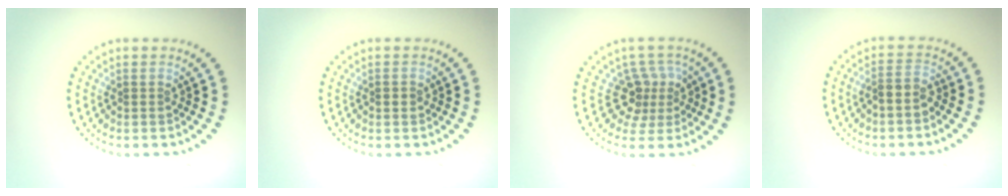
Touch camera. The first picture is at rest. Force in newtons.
{"total": 1.0, "press": 1.0, "slide": 0.0}
{"total": 3.3, "press": 2.3, "slide": 2.3}
{"total": 1.8, "press": 1.6, "slide": 0.9}